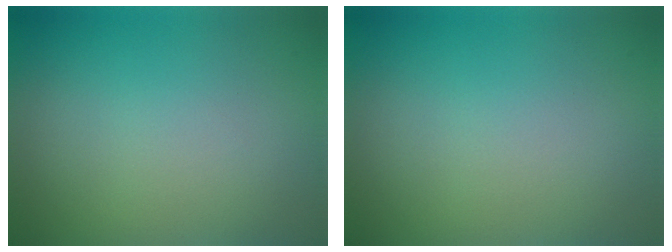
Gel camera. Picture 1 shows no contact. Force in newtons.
{"total": 0.0}